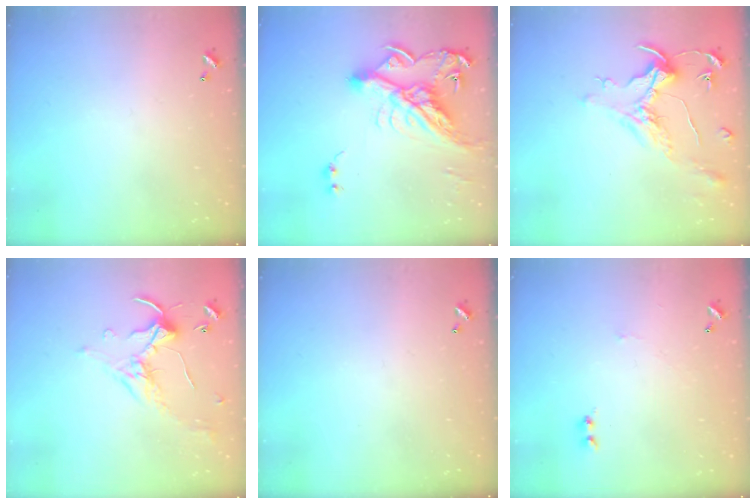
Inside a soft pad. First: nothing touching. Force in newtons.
{"total": 18.6, "press": 18.5, "slide": 2.5}
{"total": 1.5, "press": 1.3, "slide": 0.7}
{"total": 1.2, "press": 0.9, "slide": 0.9}
{"total": 0.0}
{"total": 1.7, "press": 1.6, "slide": 0.6}